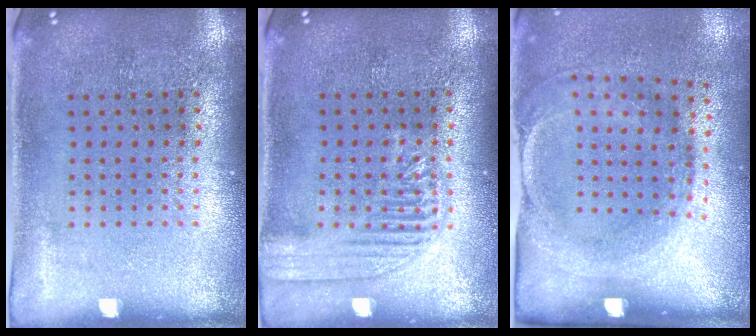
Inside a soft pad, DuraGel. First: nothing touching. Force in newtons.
{"total": 2.3, "press": 2.3, "slide": 0.4}
{"total": 1.8, "press": 1.2, "slide": 1.3}